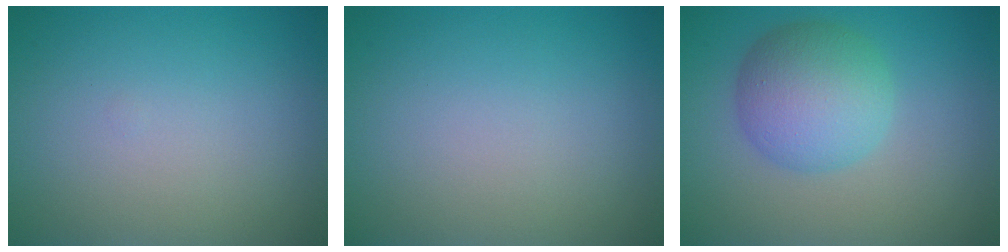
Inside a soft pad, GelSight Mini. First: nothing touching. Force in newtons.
{"total": 0.0}
{"total": 5.8, "press": 5.8, "slide": 0.3}